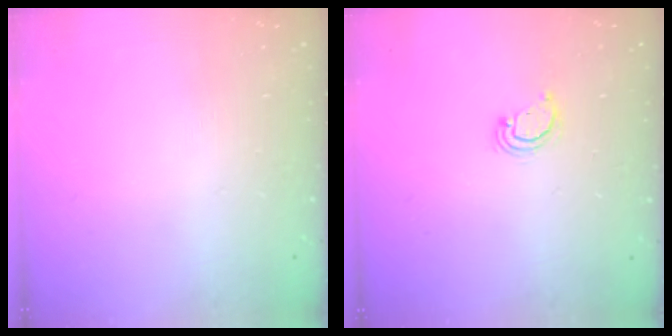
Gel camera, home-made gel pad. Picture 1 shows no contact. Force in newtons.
{"total": 2.6, "press": 2.6, "slide": 0.3}